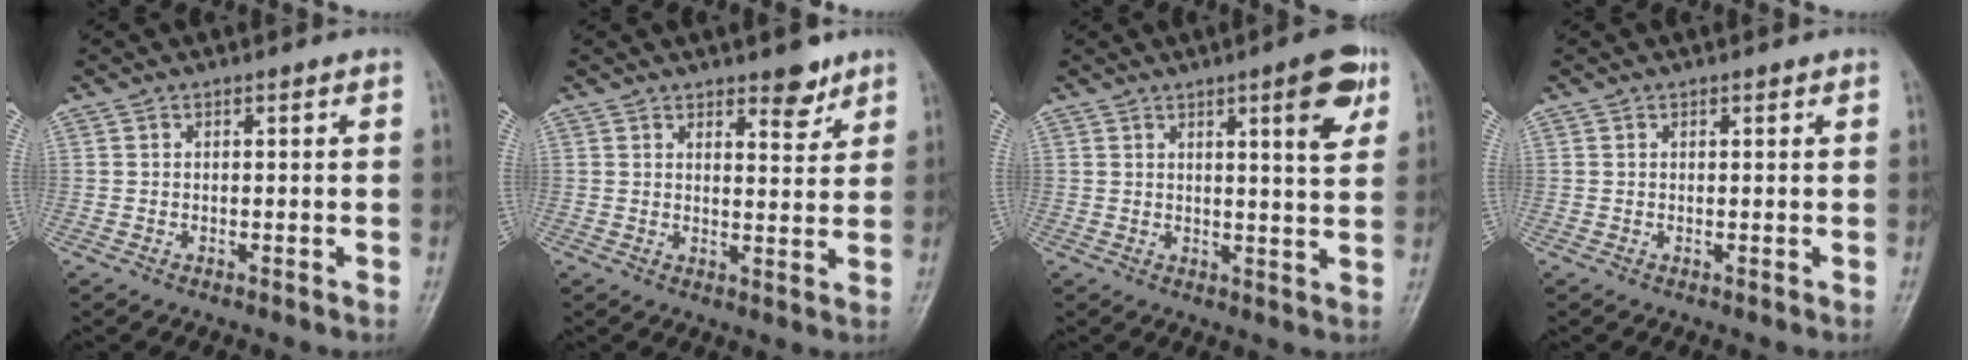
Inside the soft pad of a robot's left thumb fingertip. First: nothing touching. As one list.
[{"total": 5.2, "force": [3.7, 2.2, 2.9], "torque": [-0.018, -0.025, 0.051]}, {"total": 8.3, "force": [4.0, 1.7, 7.0], "torque": [-0.083, -0.018, 0.050]}, {"total": 0.7, "force": [0.5, 0.4, 0.3], "torque": [-0.001, -0.002, 0.004]}]